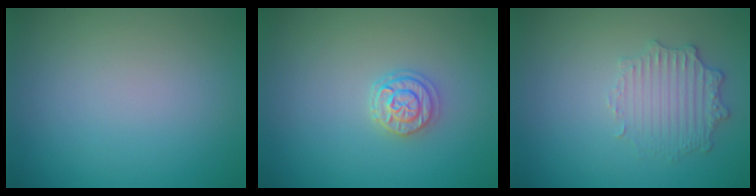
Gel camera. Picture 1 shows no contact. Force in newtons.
{"total": 2.2, "press": 2.0, "slide": 0.8}
{"total": 2.6, "press": 2.5, "slide": 0.7}